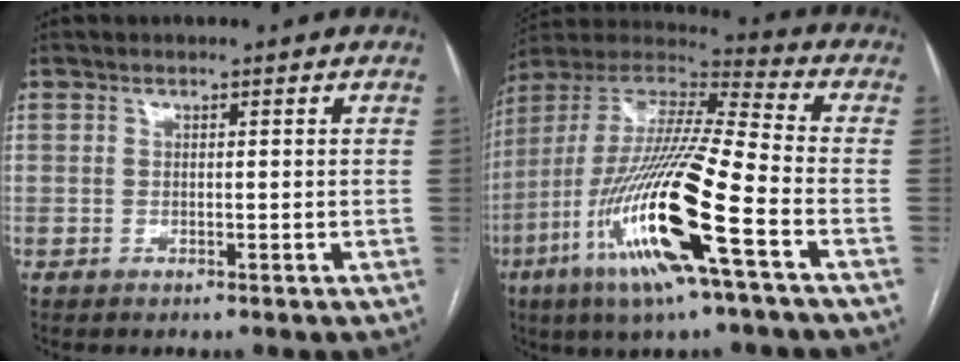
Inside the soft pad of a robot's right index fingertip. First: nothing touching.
{"total": 22.7, "force": [-8.7, 1.6, 20.9], "torque": [-0.443, -0.037, -0.167]}